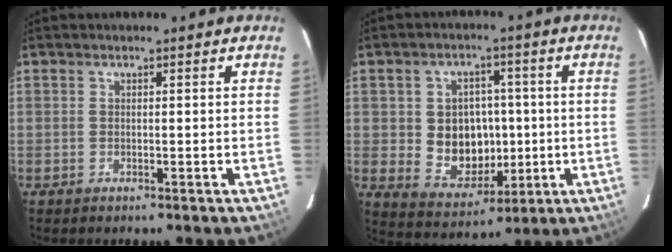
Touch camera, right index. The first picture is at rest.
{"total": 10.6, "force": [-0.5, 9.1, 5.5], "torque": [-0.120, 0.008, 0.014]}